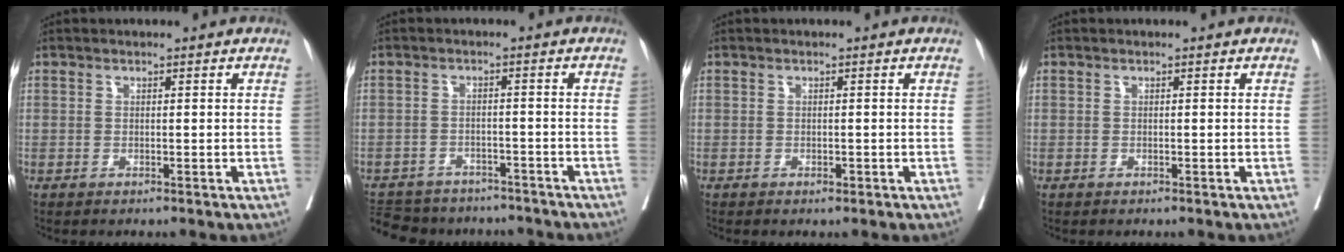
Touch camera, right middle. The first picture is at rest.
{"total": 14.7, "force": [-12.6, 6.4, 4.1], "torque": [-0.109, 0.006, -0.159]}
{"total": 0.6, "force": [-0.3, 0.2, 0.4], "torque": [-0.006, 0.000, -0.004]}
{"total": 0.6, "force": [-0.1, 0.6, -0.1], "torque": [0.008, 0.007, -0.006]}